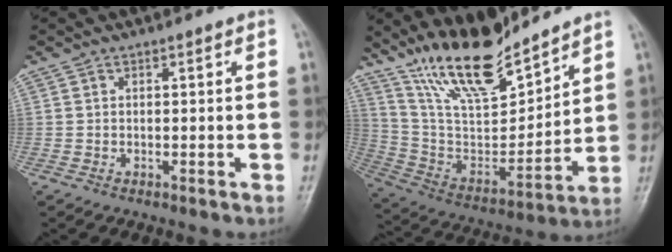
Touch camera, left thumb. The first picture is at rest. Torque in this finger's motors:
{"motor_torque": [1.53, 1.50, 1.39, -1.38, 0.29]}